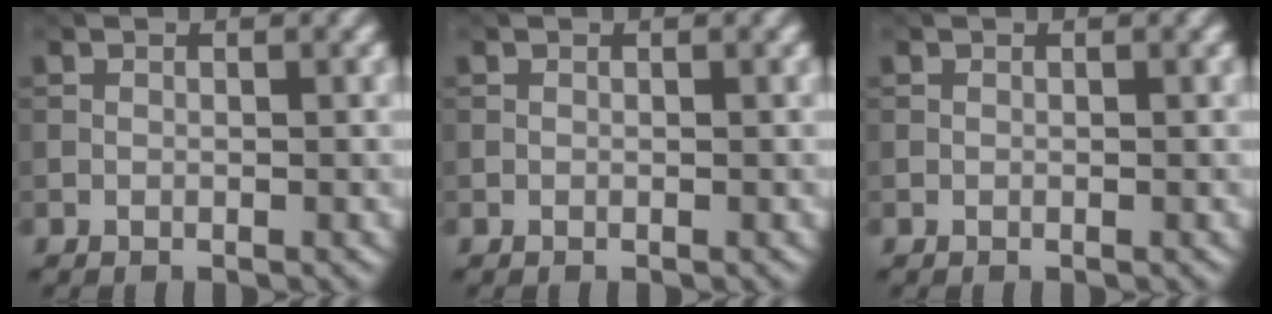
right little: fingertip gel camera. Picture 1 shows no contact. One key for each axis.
{"total": 0.0}
{"total": 0.0}